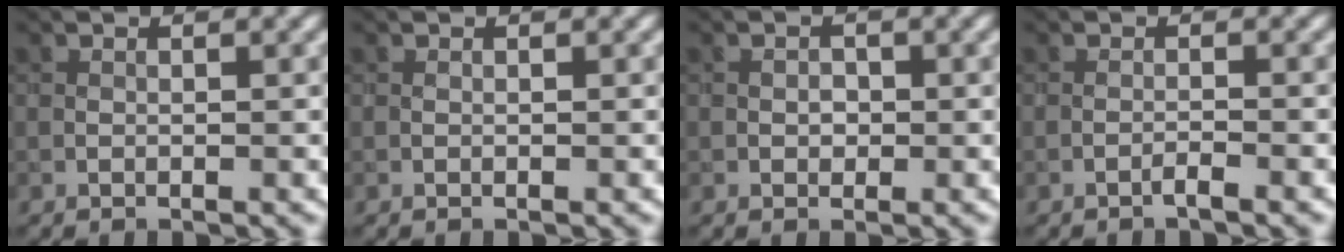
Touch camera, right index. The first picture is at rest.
{"total": 0.0}
{"total": 0.9, "force": [-0.1, 0.7, 0.5], "torque": [-0.005, -0.002, -0.004]}
{"total": 0.9, "force": [-0.7, 0.0, 0.6], "torque": [-0.009, 0.005, -0.016]}